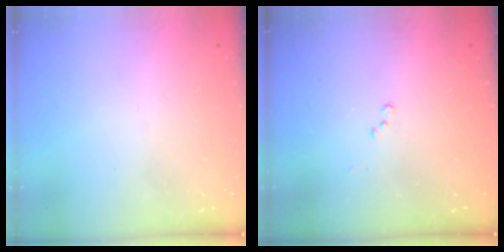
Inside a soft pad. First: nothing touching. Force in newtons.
{"total": 8.1, "press": 8.0, "slide": 1.1}